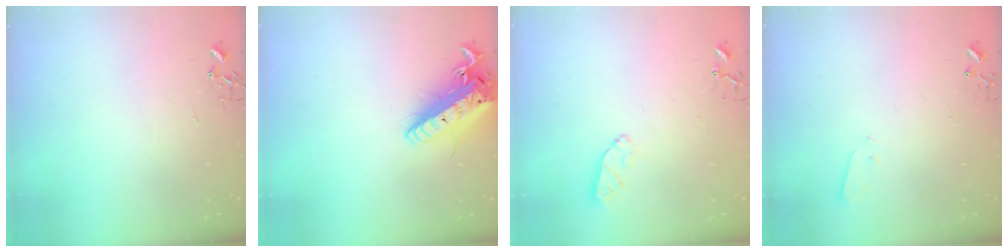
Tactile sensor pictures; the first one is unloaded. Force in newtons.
{"total": 19.8, "press": 19.4, "slide": 4.0}
{"total": 4.5, "press": 4.5, "slide": 0.6}
{"total": 2.1, "press": 2.1, "slide": 0.3}